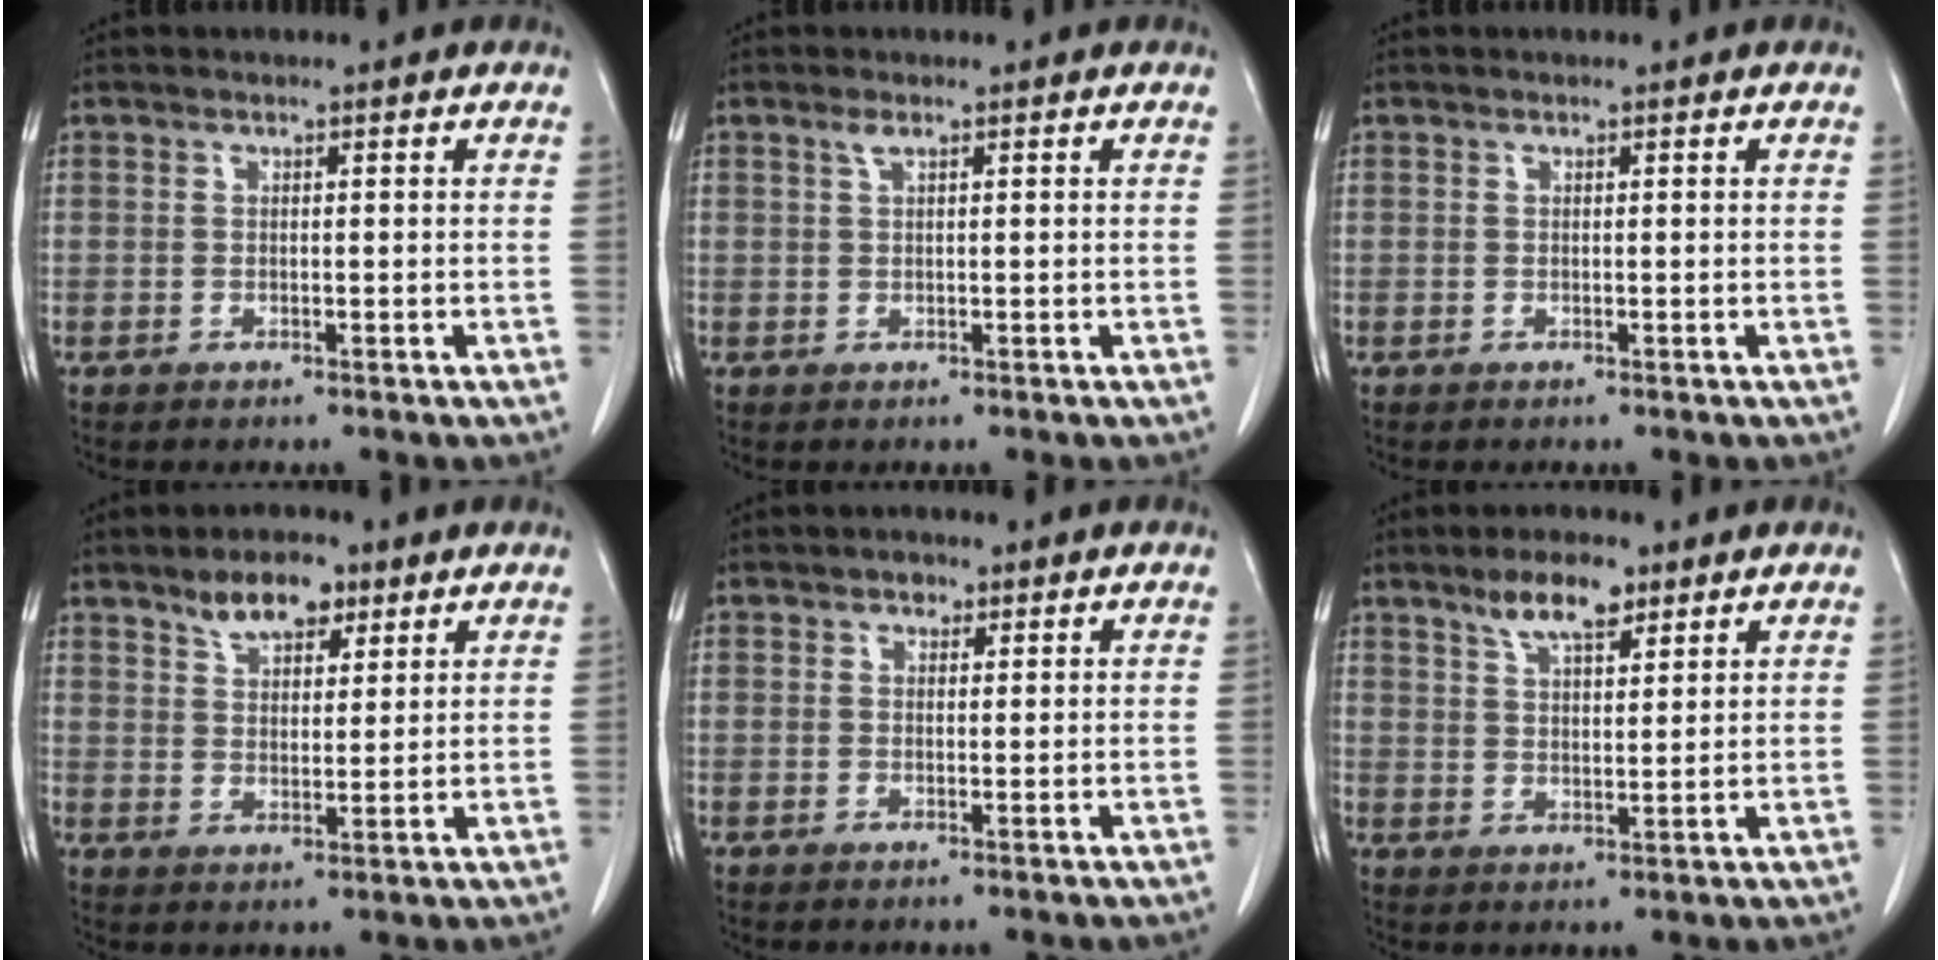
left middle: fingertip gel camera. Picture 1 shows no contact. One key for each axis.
{"total": 0.9, "fx": 0.6, "fy": 0.1, "fz": 0.7, "tx": -0.018, "ty": 0.005, "tz": 0.012}
{"total": 0.0}
{"total": 6.3, "fx": 4.2, "fy": 2.7, "fz": 3.7, "tx": -0.062, "ty": 0.009, "tz": 0.074}
{"total": 1.4, "fx": 0.8, "fy": 0.9, "fz": 0.6, "tx": -0.009, "ty": 0.002, "tz": 0.011}
{"total": 6.2, "fx": 4.3, "fy": 1.9, "fz": 4.1, "tx": -0.077, "ty": 0.007, "tz": 0.076}